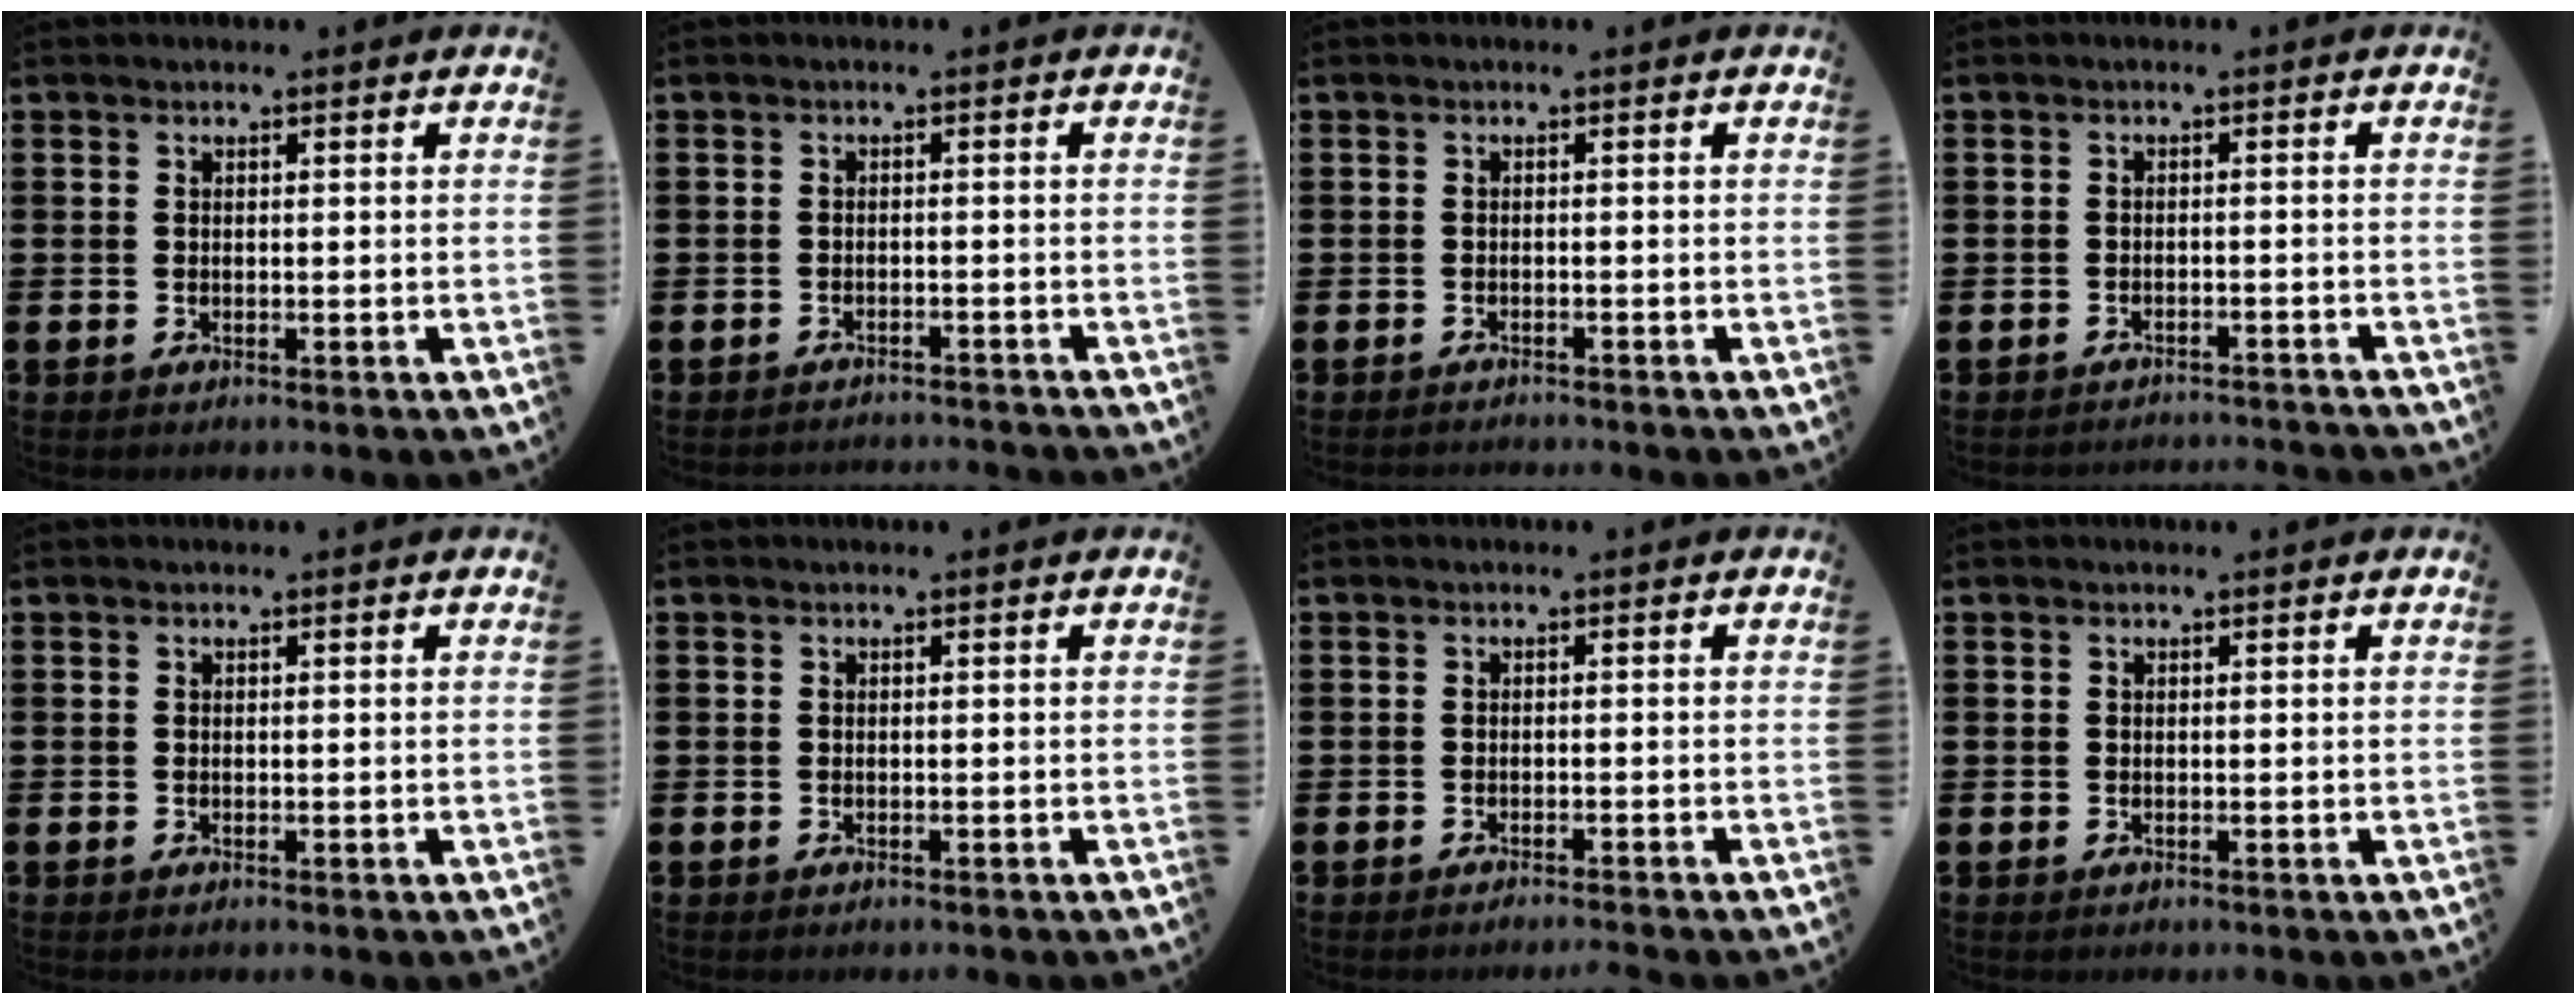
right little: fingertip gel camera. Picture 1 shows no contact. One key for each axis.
{"total": 1.3, "fx": -1.3, "fy": -0.1, "fz": -0.1, "tx": -0.002, "ty": 0.004, "tz": -0.027}
{"total": 0.7, "fx": -0.7, "fy": -0.1, "fz": 0.0, "tx": -0.001, "ty": -0.001, "tz": -0.014}
{"total": 1.4, "fx": -1.4, "fy": -0.2, "fz": -0.1, "tx": -0.002, "ty": 0.004, "tz": -0.030}
{"total": 0.0}
{"total": 0.0}
{"total": 0.9, "fx": -0.9, "fy": -0.2, "fz": 0.2, "tx": -0.001, "ty": 0.000, "tz": -0.018}
{"total": 0.0}